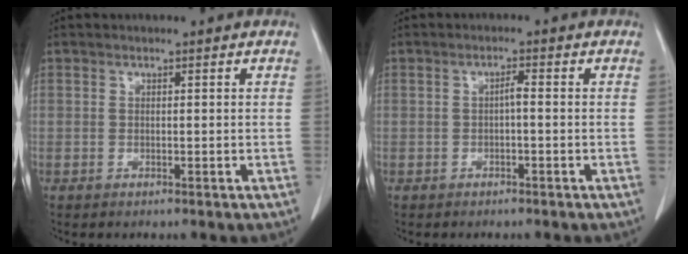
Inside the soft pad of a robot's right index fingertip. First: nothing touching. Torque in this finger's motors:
{"motor_torque": [0.38, -0.11, 0.16, 0.02]}